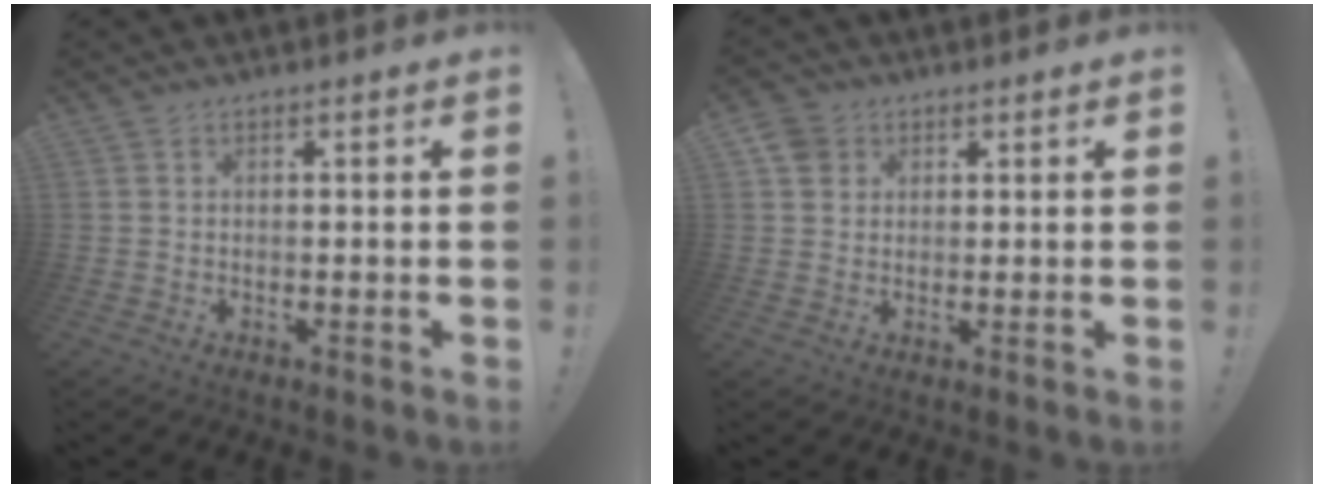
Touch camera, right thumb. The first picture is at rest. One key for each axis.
{"total": 4.7, "fx": 2.2, "fy": 4.0, "fz": 1.2, "tx": -0.021, "ty": -0.003, "tz": 0.044}